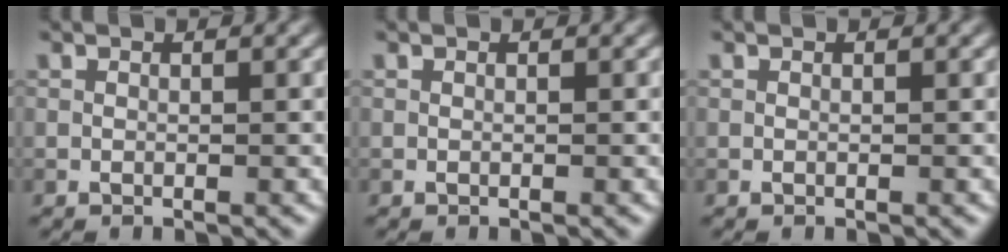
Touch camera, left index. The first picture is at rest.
{"total": 0.0}
{"total": 0.0}